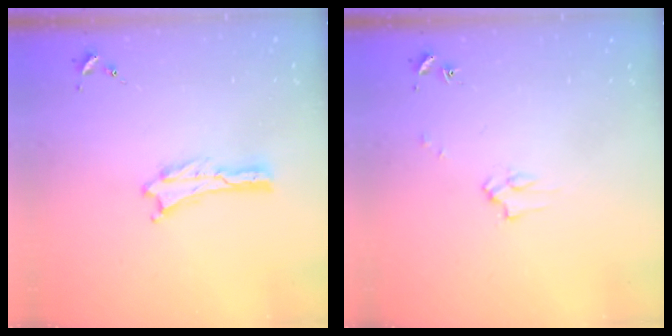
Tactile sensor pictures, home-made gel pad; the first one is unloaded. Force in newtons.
{"total": 2.2, "press": 2.2, "slide": 0.2}